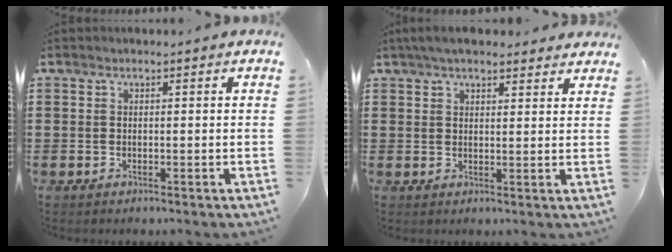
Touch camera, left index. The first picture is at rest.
{"total": 3.9, "force": [3.3, 0.9, 1.8], "torque": [-0.043, 0.001, 0.062]}